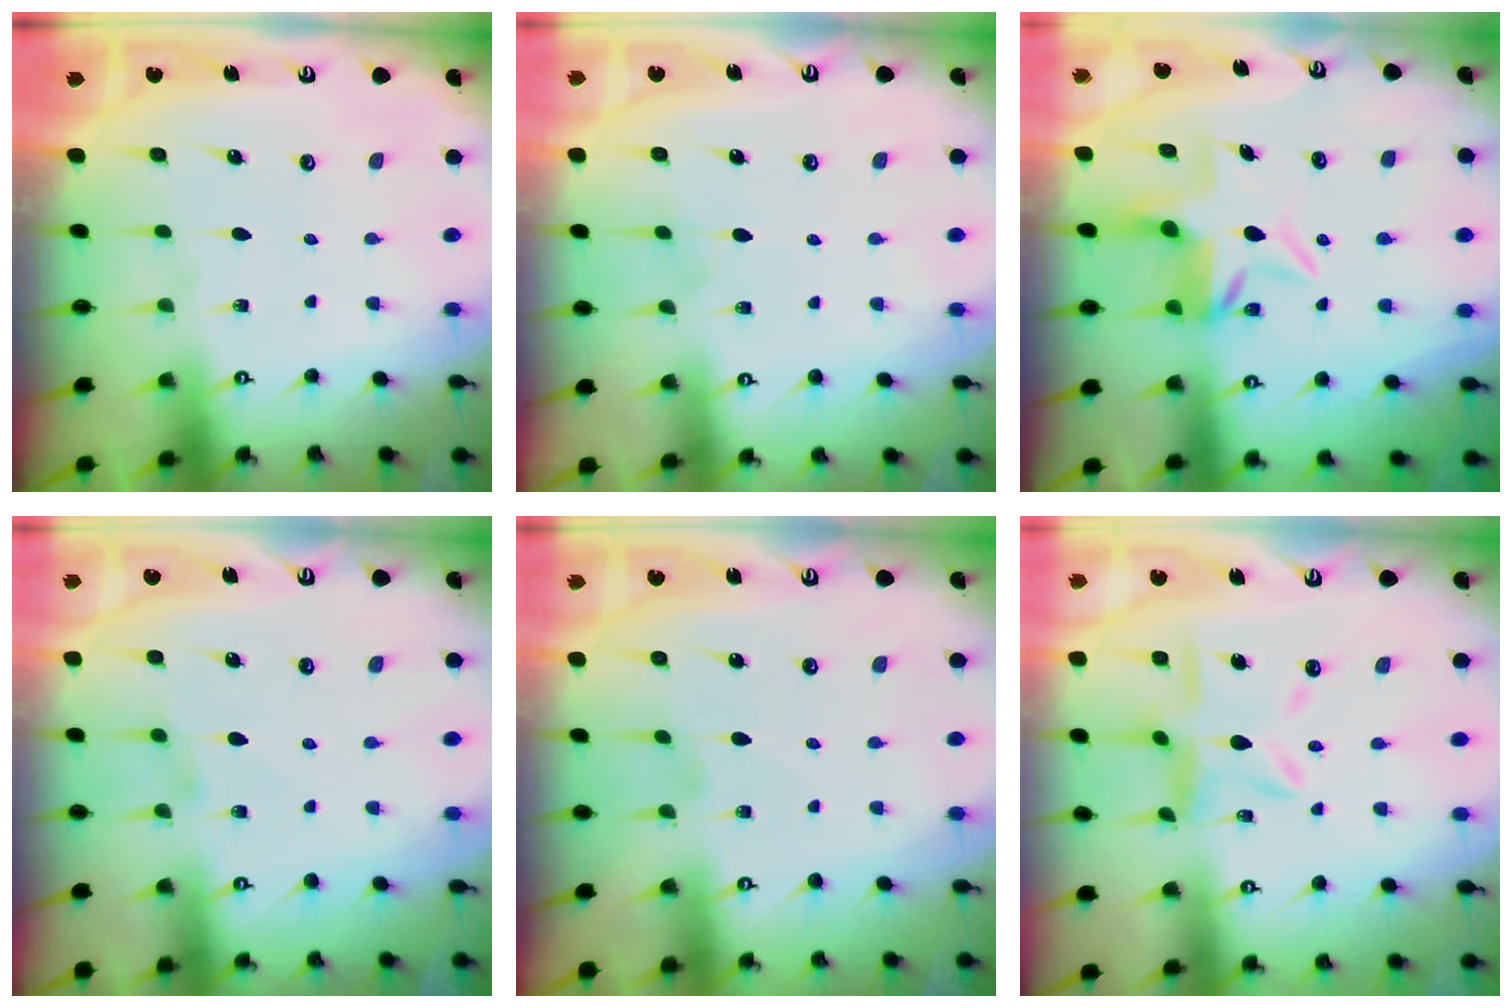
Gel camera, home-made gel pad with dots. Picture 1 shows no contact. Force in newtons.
{"total": 2.0, "press": 2.0, "slide": 0.2}
{"total": 6.3, "press": 6.3, "slide": 0.4}
{"total": 1.1, "press": 1.0, "slide": 0.3}
{"total": 0.0}
{"total": 10.2, "press": 10.2, "slide": 1.1}